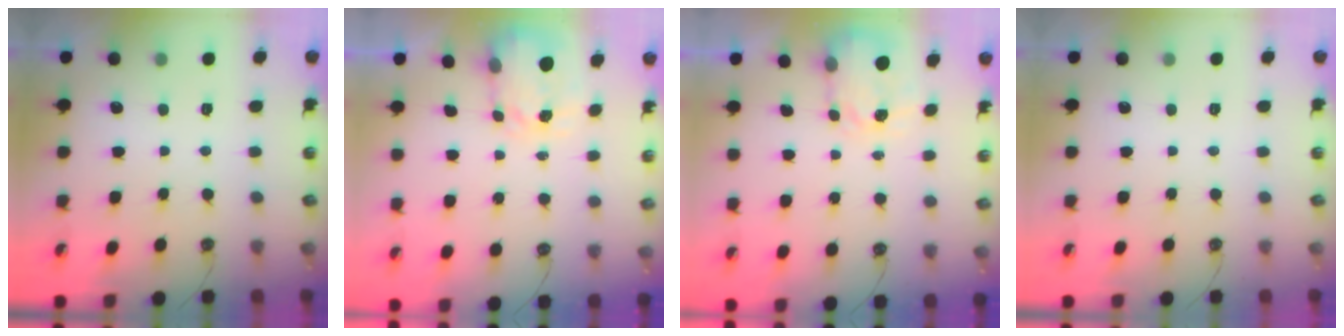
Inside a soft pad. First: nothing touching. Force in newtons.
{"total": 3.5, "press": 3.5, "slide": 0.4}
{"total": 3.6, "press": 3.5, "slide": 0.6}
{"total": 0.0}